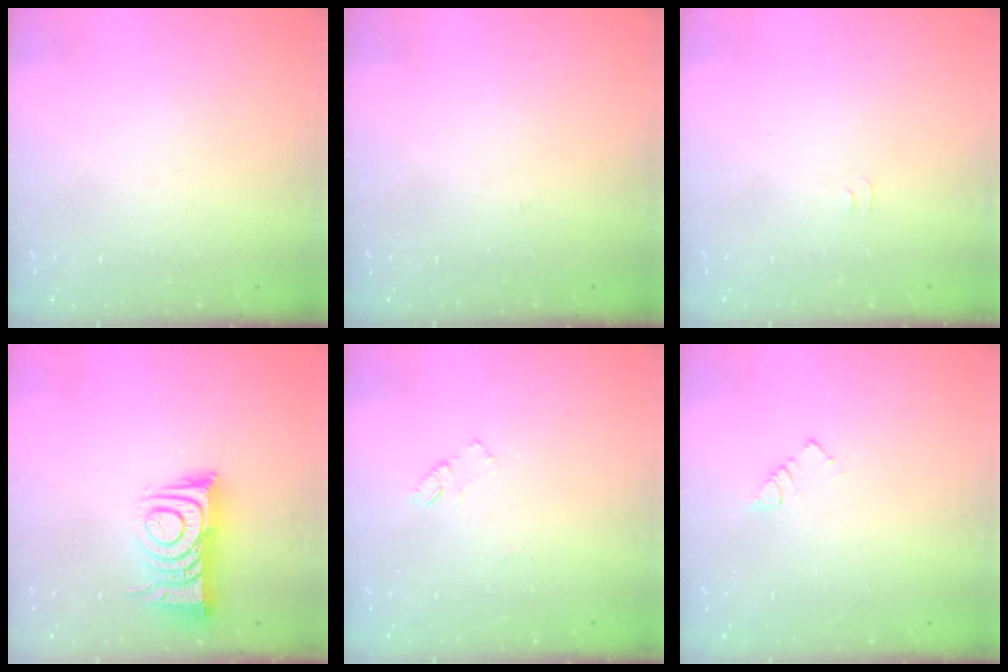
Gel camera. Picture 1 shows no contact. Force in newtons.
{"total": 2.7, "press": 2.7, "slide": 0.3}
{"total": 3.1, "press": 3.0, "slide": 0.5}
{"total": 10.6, "press": 10.5, "slide": 1.1}
{"total": 6.2, "press": 6.2, "slide": 0.5}
{"total": 3.4, "press": 3.4, "slide": 0.5}